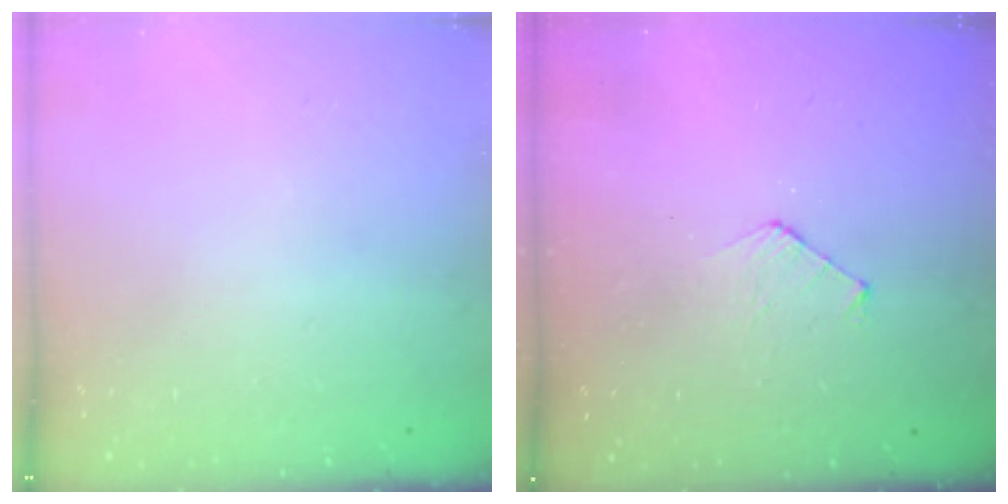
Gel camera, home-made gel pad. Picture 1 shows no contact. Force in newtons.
{"total": 3.8, "press": 3.8, "slide": 0.3}